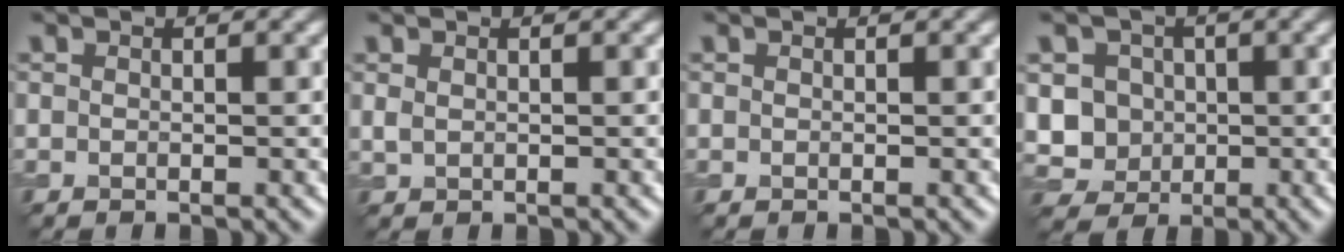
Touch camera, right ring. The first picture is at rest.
{"total": 0.8, "force": [0.3, 0.5, 0.5], "torque": [-0.017, -0.001, 0.010]}
{"total": 0.0}
{"total": 5.5, "force": [0.4, 5.1, 2.0], "torque": [-0.030, 0.008, -0.001]}